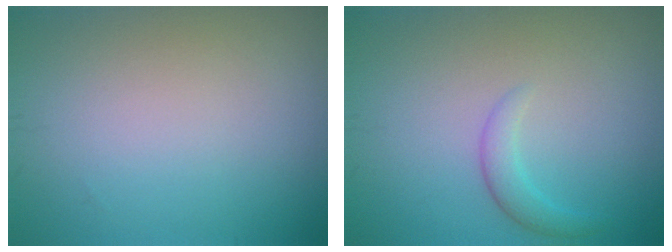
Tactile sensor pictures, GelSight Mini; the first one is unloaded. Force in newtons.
{"total": 1.7, "press": 1.7, "slide": 0.1}